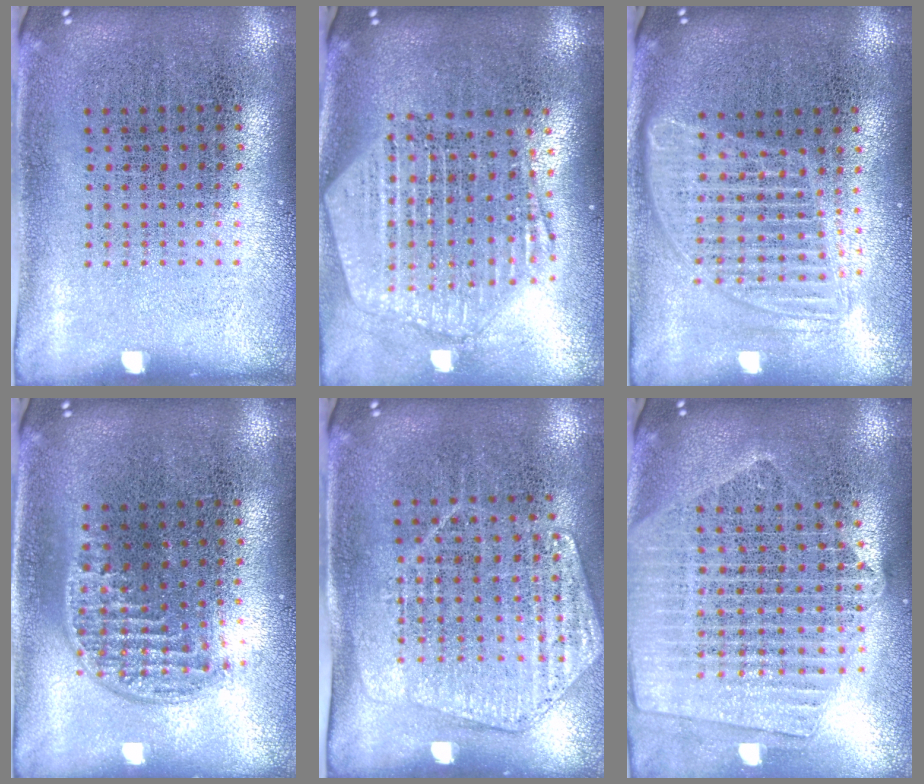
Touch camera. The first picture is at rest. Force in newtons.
{"total": 2.4, "press": 2.1, "slide": 1.2}
{"total": 1.7, "press": 1.5, "slide": 0.9}
{"total": 1.2, "press": 1.0, "slide": 0.6}
{"total": 1.5, "press": 1.4, "slide": 0.3}
{"total": 2.3, "press": 2.0, "slide": 1.1}